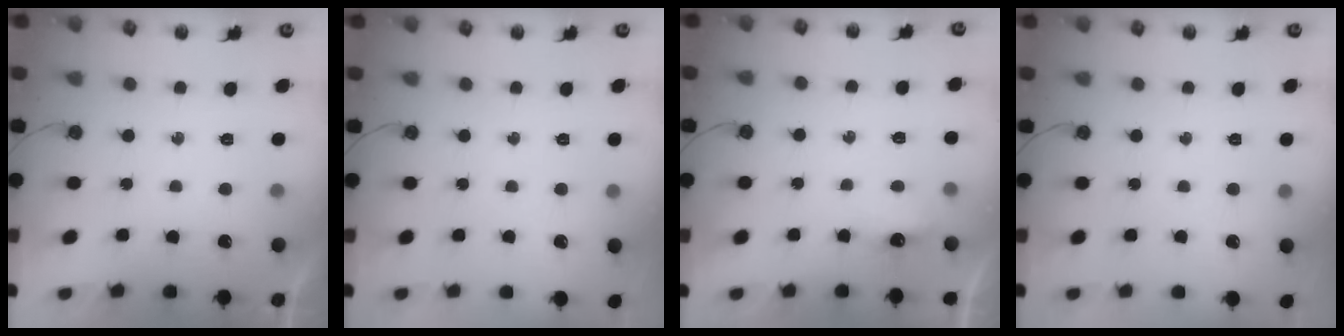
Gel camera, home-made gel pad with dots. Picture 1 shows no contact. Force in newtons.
{"total": 0.0}
{"total": 3.0, "press": 3.0, "slide": 0.5}
{"total": 0.0}